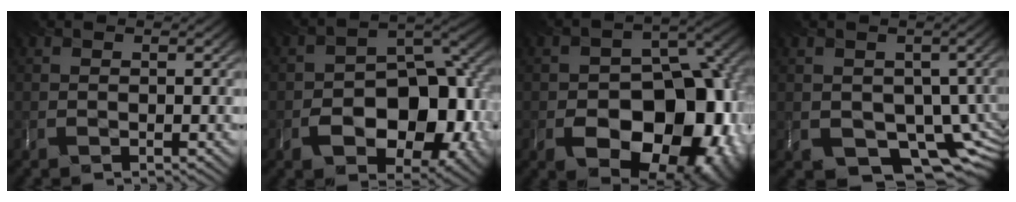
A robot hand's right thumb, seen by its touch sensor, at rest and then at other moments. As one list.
[{"total": 11.6, "force": [-4.2, 7.5, 7.8], "torque": [-0.103, -0.018, -0.063]}, {"total": 16.4, "force": [-6.0, 11.2, 10.3], "torque": [-0.102, -0.030, -0.081]}, {"total": 9.5, "force": [-1.9, 6.8, 6.3], "torque": [-0.102, -0.053, -0.010]}]